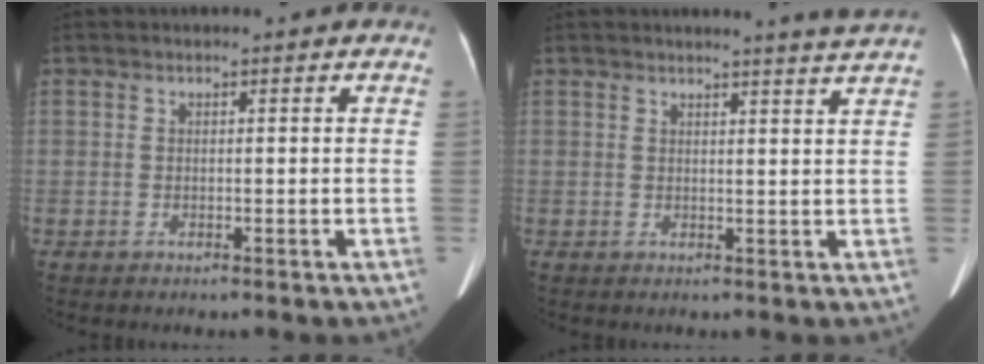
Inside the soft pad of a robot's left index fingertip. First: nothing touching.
{"total": 4.0, "force": [3.6, -1.3, 1.3], "torque": [-0.020, -0.013, 0.032]}